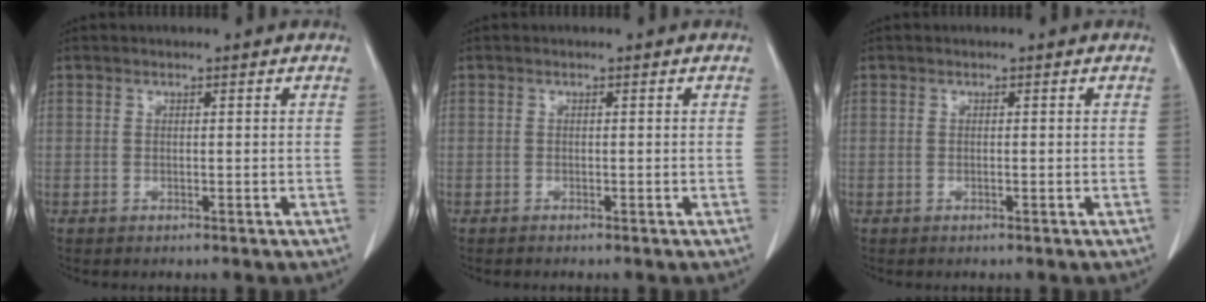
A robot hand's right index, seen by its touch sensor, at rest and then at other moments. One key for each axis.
{"total": 0.0}
{"total": 0.0}